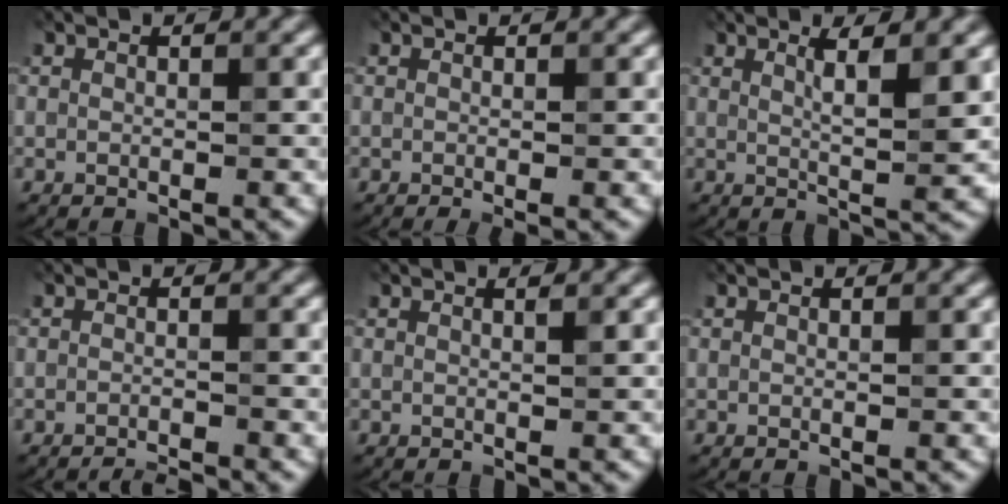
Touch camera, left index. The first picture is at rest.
{"total": 1.0, "force": [-0.3, 0.3, 1.0], "torque": [-0.012, -0.008, -0.005]}
{"total": 3.5, "force": [1.4, 0.7, 3.1], "torque": [-0.042, -0.004, 0.021]}
{"total": 1.8, "force": [-1.6, 0.2, 0.7], "torque": [0.000, -0.006, -0.031]}
{"total": 0.6, "force": [0.4, 0.1, 0.5], "torque": [-0.004, 0.000, 0.005]}
{"total": 0.0}